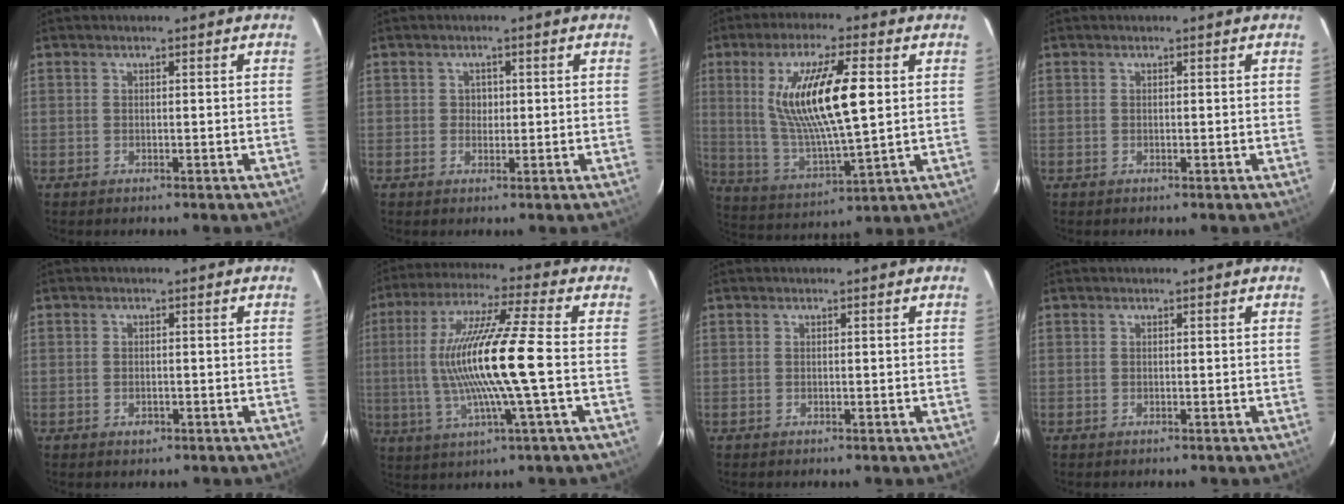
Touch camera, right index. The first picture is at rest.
{"total": 1.3, "force": [0.0, 1.3, 0.2], "torque": [0.000, 0.004, 0.001]}
{"total": 16.9, "force": [3.8, 3.6, 16.1], "torque": [-0.305, -0.005, 0.082]}
{"total": 0.0}
{"total": 1.5, "force": [-0.7, 1.1, 0.7], "torque": [-0.012, 0.000, -0.008]}
{"total": 16.0, "force": [-1.1, -0.5, 15.9], "torque": [-0.301, -0.005, -0.016]}
{"total": 0.0}
{"total": 0.0}